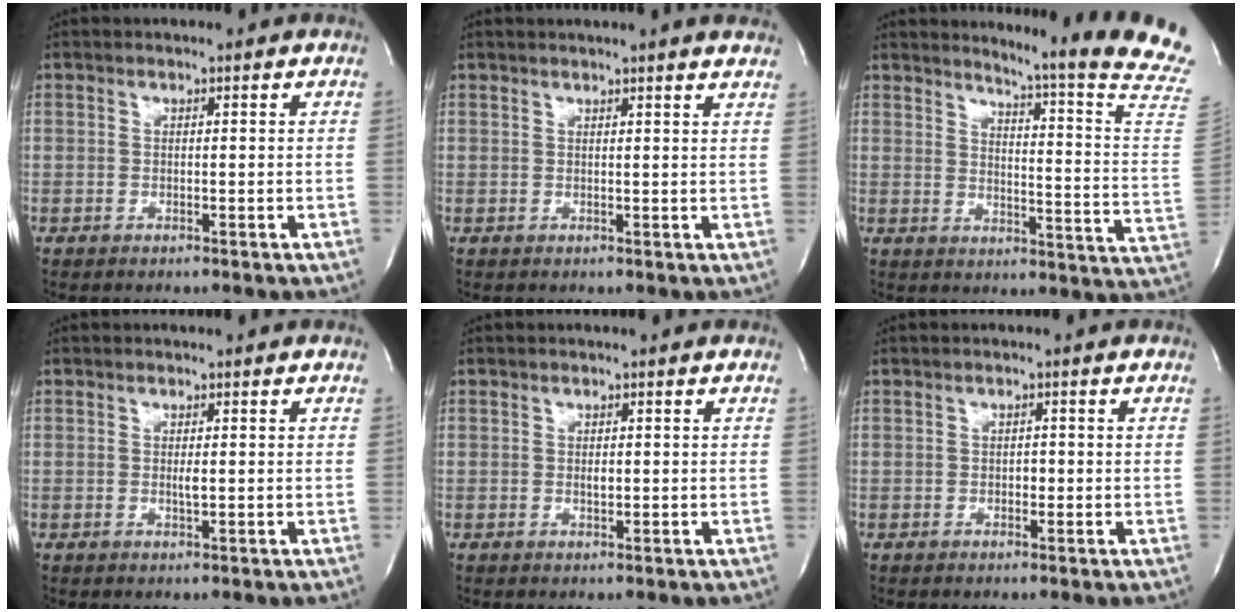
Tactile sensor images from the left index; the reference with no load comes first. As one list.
[{"total": 7.2, "force": [6.6, -0.3, 2.9], "torque": [-0.041, 0.012, 0.061]}, {"total": 18.9, "force": [17.0, -2.1, 7.9], "torque": [-0.119, -0.131, 0.191]}, {"total": 0.9, "force": [0.0, 0.1, 0.9], "torque": [-0.022, -0.005, 0.001]}, {"total": 0.8, "force": [0.1, 0.4, 0.7], "torque": [-0.015, -0.003, 0.003]}, {"total": 0.9, "force": [-0.2, 0.6, 0.6], "torque": [-0.009, 0.001, -0.004]}]